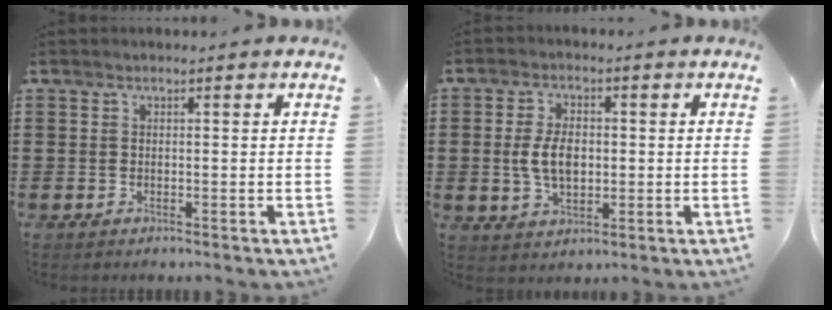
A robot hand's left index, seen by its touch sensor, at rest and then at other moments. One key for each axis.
{"total": 6.2, "fx": -0.1, "fy": 3.5, "fz": 5.1, "tx": -0.105, "ty": 0.002, "tz": -0.008}